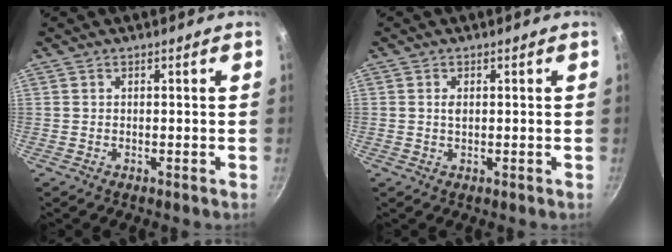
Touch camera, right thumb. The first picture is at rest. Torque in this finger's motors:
{"motor_torque": [0.51, 0.43, 0.41, -0.09, 0.05]}